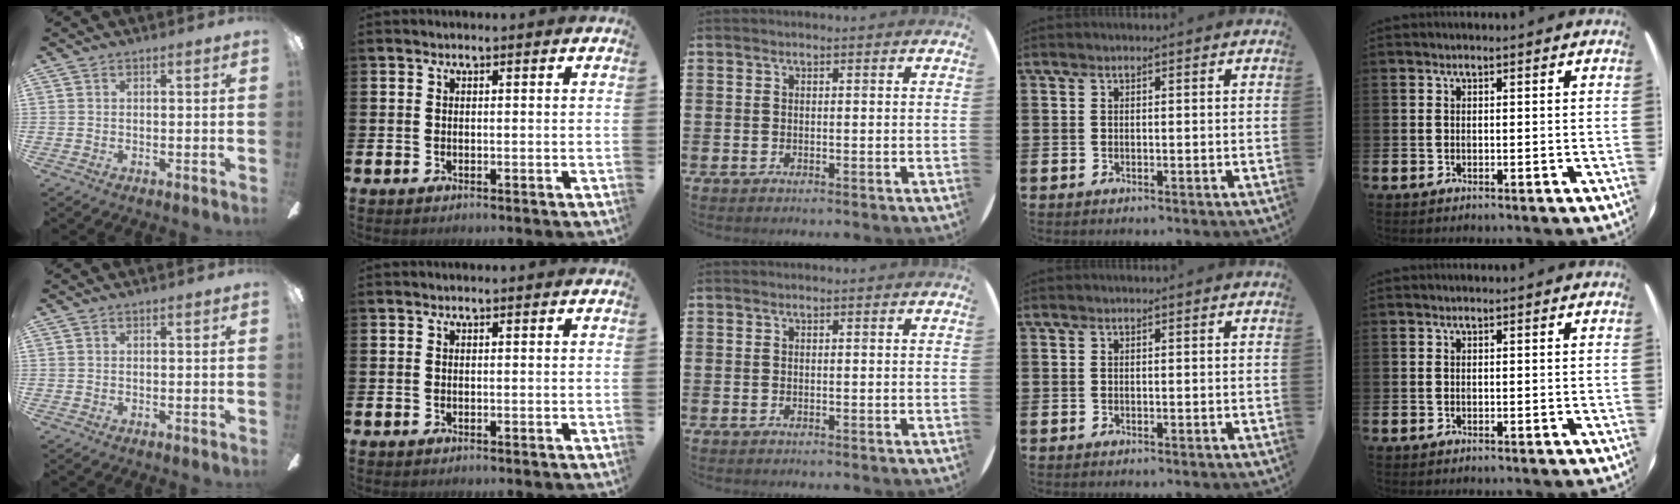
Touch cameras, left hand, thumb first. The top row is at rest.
{}